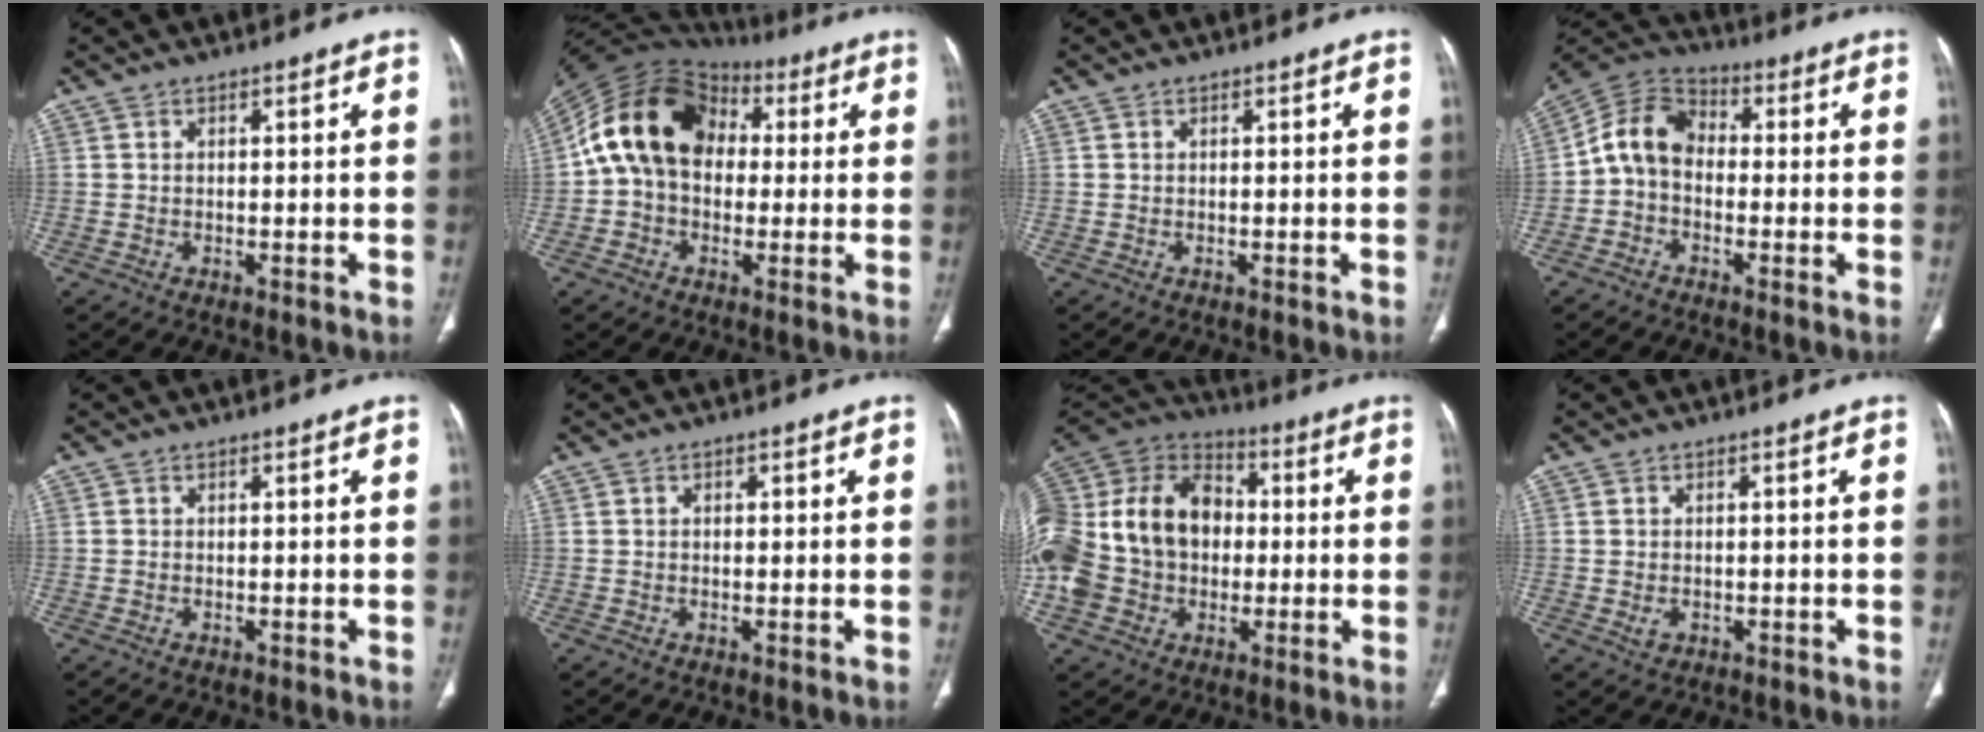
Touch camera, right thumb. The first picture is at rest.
{"total": 17.2, "force": [2.3, 12.8, 11.3], "torque": [-0.186, 0.041, 0.032]}
{"total": 0.0}
{"total": 9.2, "force": [-1.0, 6.9, 6.0], "torque": [-0.098, 0.031, -0.035]}
{"total": 0.0}
{"total": 1.1, "force": [0.3, 0.6, 0.8], "torque": [-0.013, 0.003, 0.005]}
{"total": 25.6, "force": [-0.9, 19.4, 16.7], "torque": [-0.356, 0.040, -0.011]}
{"total": 1.8, "force": [-0.3, 1.5, 1.0], "torque": [-0.016, 0.001, 0.001]}